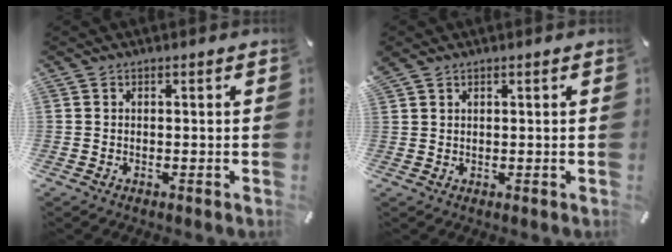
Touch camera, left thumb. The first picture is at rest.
{"total": 1.3, "force": [1.1, 0.6, 0.3], "torque": [-0.006, -0.002, 0.021]}